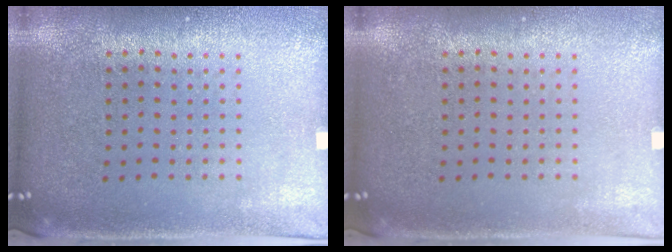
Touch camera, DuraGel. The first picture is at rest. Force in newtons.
{"total": 0.0}